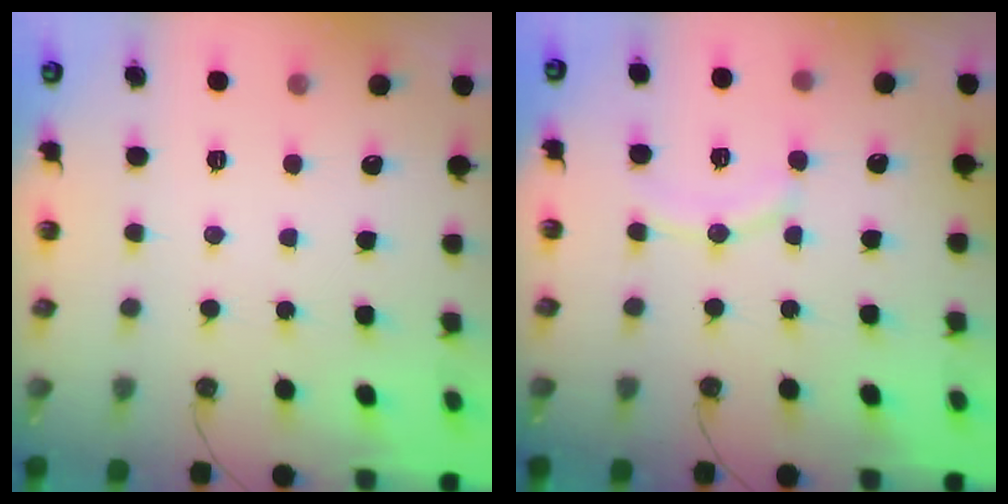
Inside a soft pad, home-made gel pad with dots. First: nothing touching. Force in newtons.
{"total": 8.3, "press": 8.2, "slide": 1.1}